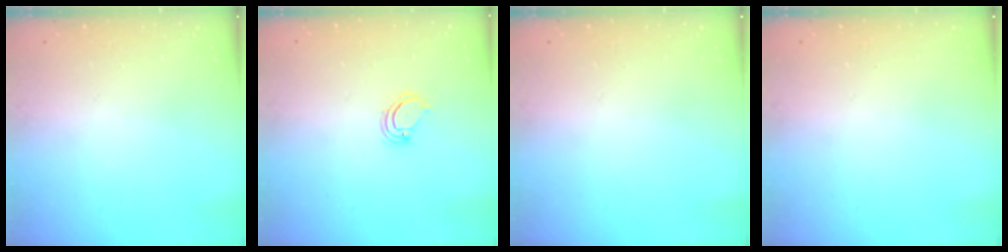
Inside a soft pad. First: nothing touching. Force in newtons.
{"total": 4.3, "press": 4.3, "slide": 0.3}
{"total": 0.0}
{"total": 0.0}